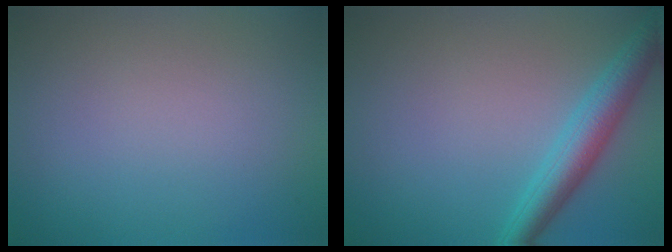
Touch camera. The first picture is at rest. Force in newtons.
{"total": 4.1, "press": 4.1, "slide": 0.1}